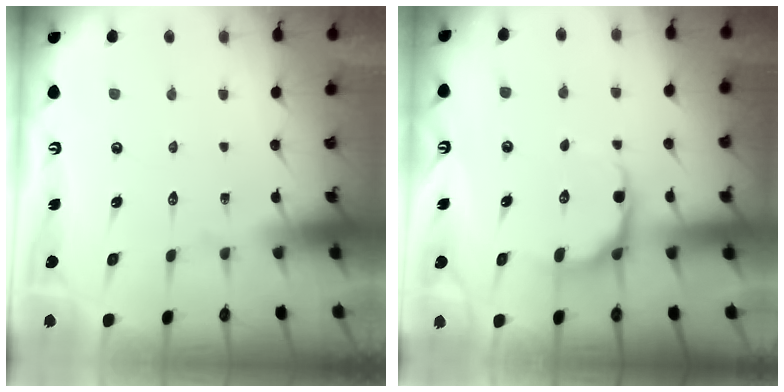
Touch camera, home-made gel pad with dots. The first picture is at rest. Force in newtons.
{"total": 6.3, "press": 5.7, "slide": 2.7}